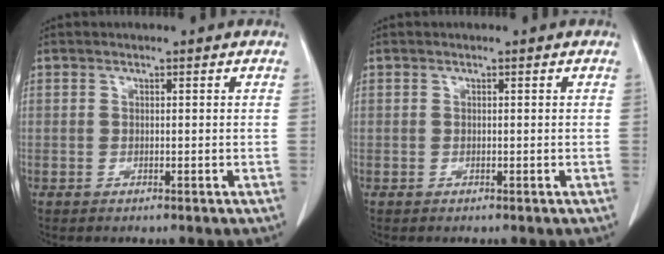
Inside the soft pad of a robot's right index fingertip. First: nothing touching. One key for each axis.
{"total": 0.0}